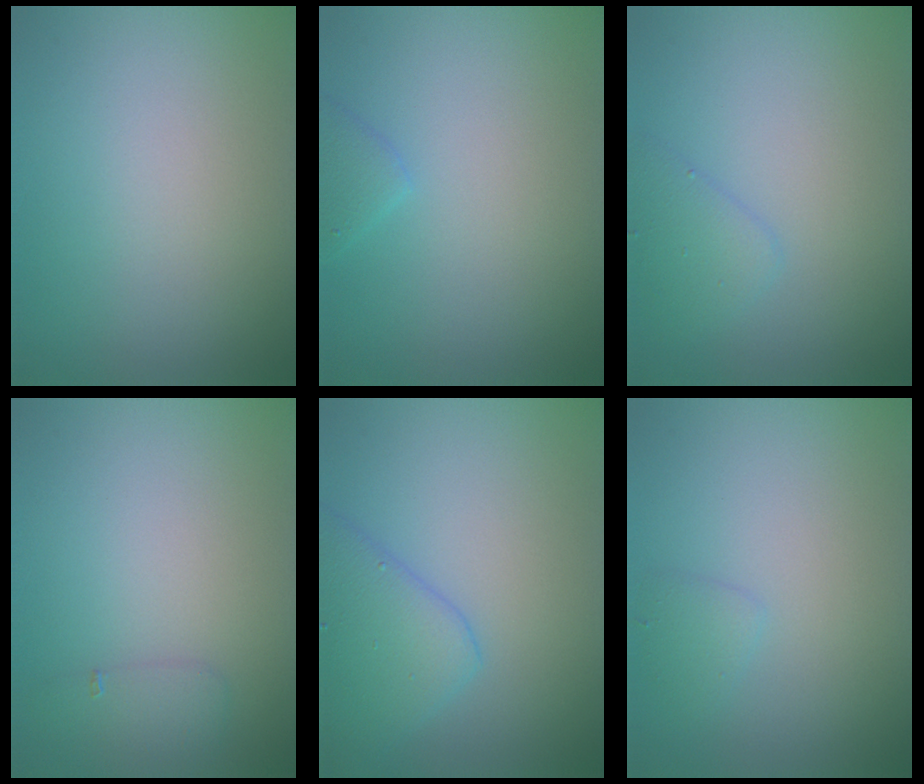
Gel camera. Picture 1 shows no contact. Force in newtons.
{"total": 1.3, "press": 1.3, "slide": 0.1}
{"total": 1.9, "press": 1.9, "slide": 0.0}
{"total": 1.4, "press": 1.4, "slide": 0.0}
{"total": 4.4, "press": 4.4, "slide": 0.0}
{"total": 1.0, "press": 1.0, "slide": 0.1}